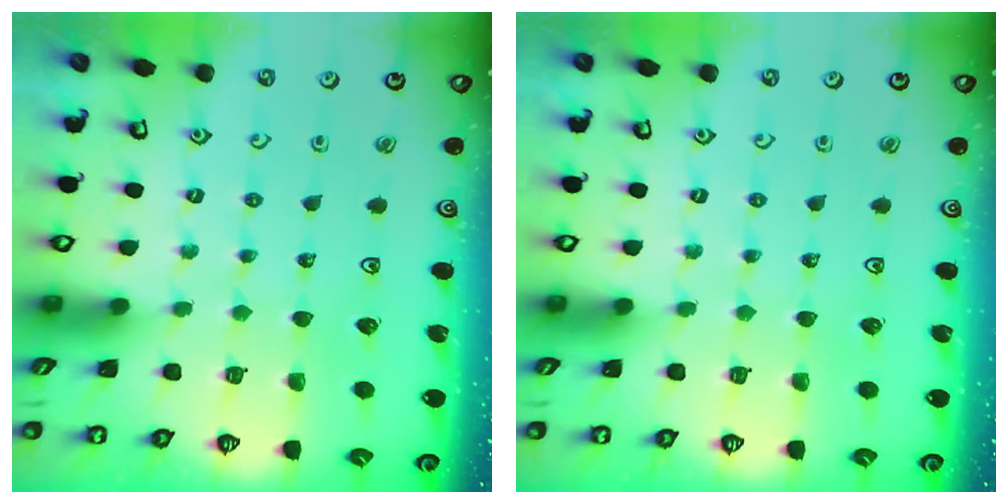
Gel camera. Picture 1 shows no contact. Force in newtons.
{"total": 0.0}